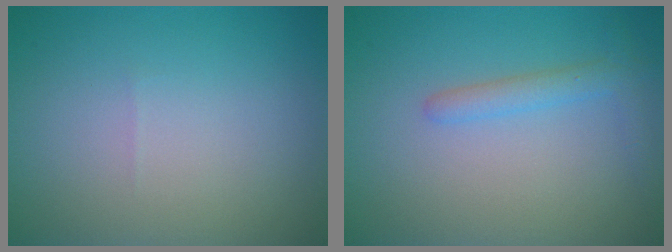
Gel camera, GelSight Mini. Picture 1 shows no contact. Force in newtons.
{"total": 2.0, "press": 2.0, "slide": 0.2}